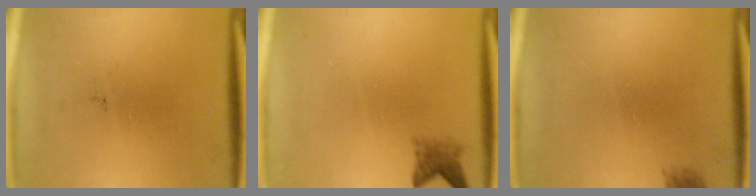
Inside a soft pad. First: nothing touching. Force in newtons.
{"total": 2.2}
{"total": 1.1}